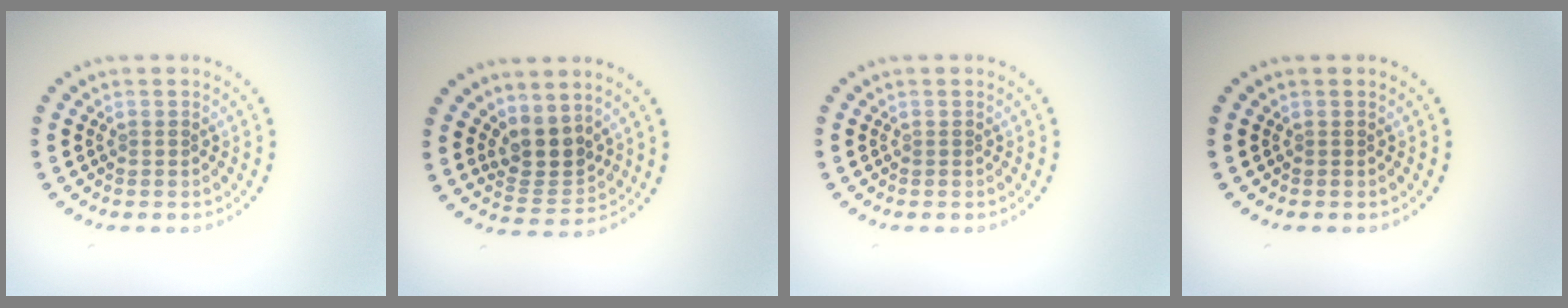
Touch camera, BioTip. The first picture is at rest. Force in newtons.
{"total": 3.5, "press": 2.9, "slide": 2.0}
{"total": 0.0}
{"total": 0.0}